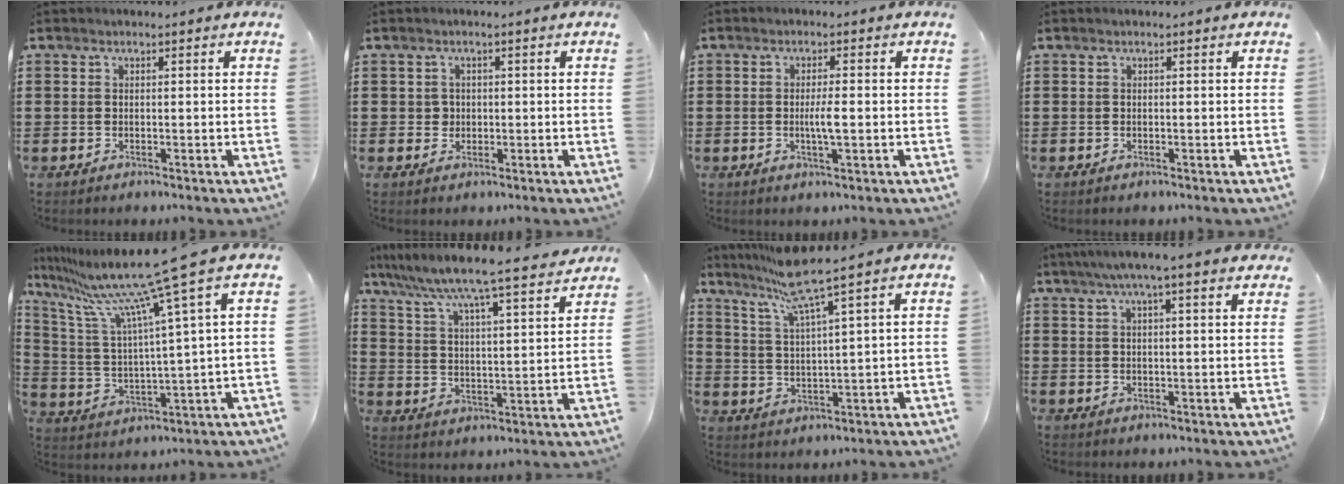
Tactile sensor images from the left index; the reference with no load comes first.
{"total": 1.6, "force": [0.2, 1.5, 0.3], "torque": [-0.013, 0.009, 0.001]}
{"total": 3.0, "force": [-0.3, 0.4, 3.0], "torque": [-0.054, -0.002, -0.007]}
{"total": 0.0}
{"total": 12.9, "force": [9.5, -0.5, 8.8], "torque": [-0.208, -0.051, 0.150]}
{"total": 6.2, "force": [5.8, -0.8, 2.2], "torque": [-0.071, -0.048, 0.090]}
{"total": 7.7, "force": [5.9, -0.5, 5.0], "torque": [-0.117, -0.021, 0.100]}
{"total": 5.3, "force": [4.0, 0.3, 3.5], "torque": [-0.079, -0.003, 0.070]}